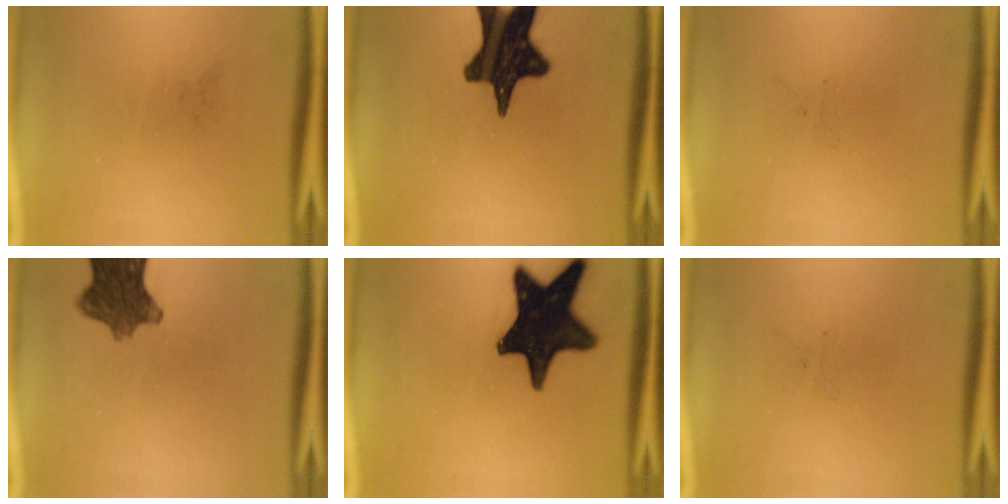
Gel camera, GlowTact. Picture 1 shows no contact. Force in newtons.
{"total": 16.5}
{"total": 0.0}
{"total": 9.0}
{"total": 17.8}
{"total": 0.0}